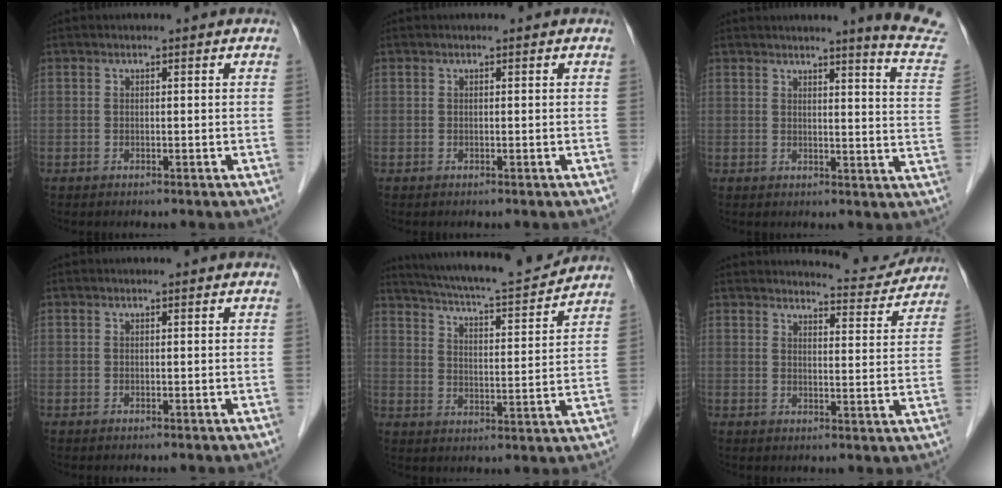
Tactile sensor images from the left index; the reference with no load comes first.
{"total": 0.0}
{"total": 10.5, "force": [10.0, -1.4, 3.1], "torque": [-0.028, -0.083, 0.091]}
{"total": 0.0}
{"total": 16.2, "force": [15.0, 1.0, 5.8], "torque": [-0.104, -0.002, 0.221]}
{"total": 7.8, "force": [7.7, 0.8, 0.2], "torque": [0.001, -0.017, 0.089]}